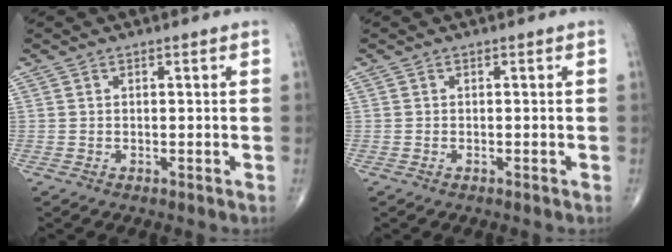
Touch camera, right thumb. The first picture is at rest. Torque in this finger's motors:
{"motor_torque": [0.18, 0.10, -0.05, -0.22, -0.03]}